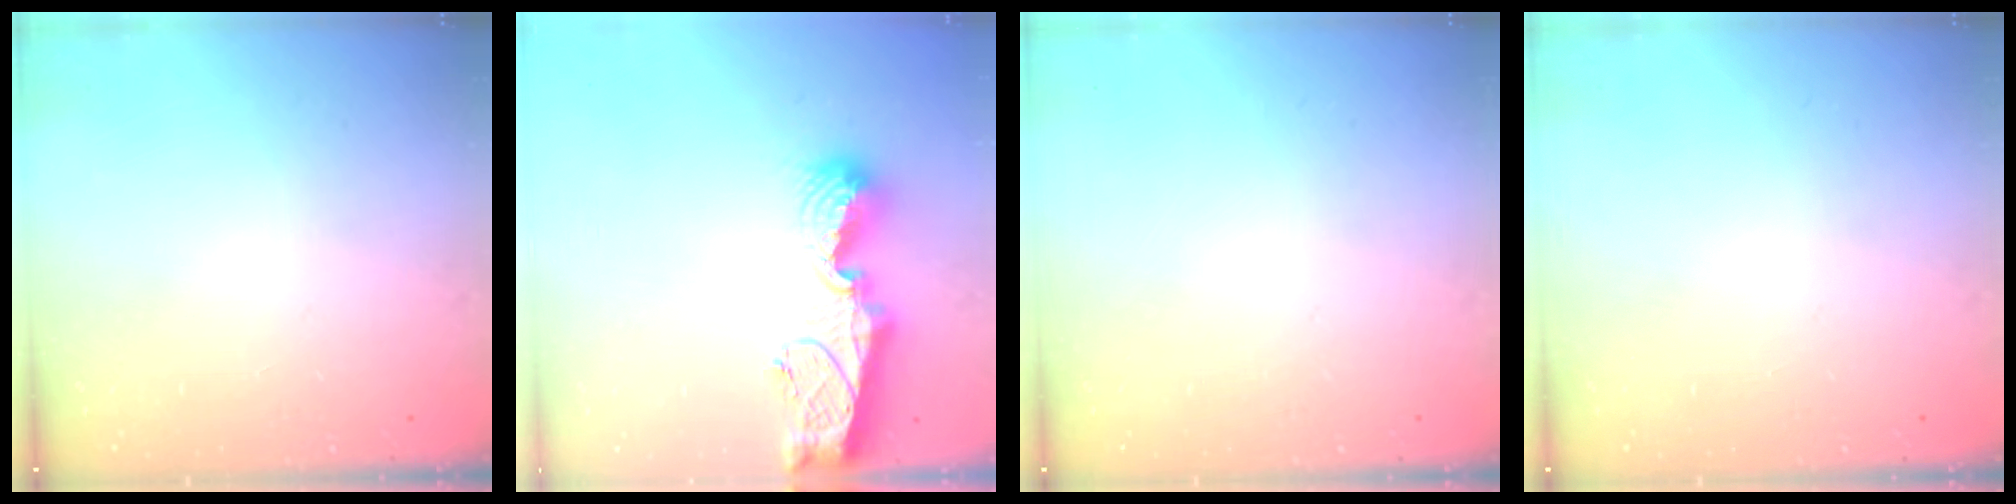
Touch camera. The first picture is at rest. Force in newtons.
{"total": 11.5, "press": 11.4, "slide": 1.4}
{"total": 0.0}
{"total": 0.0}